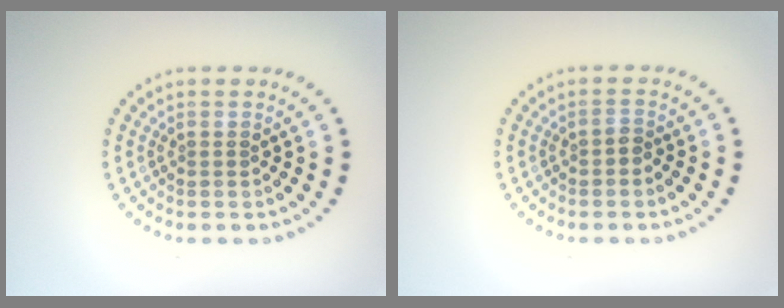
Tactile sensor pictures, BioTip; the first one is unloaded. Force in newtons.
{"total": 0.9, "press": 0.8, "slide": 0.5}